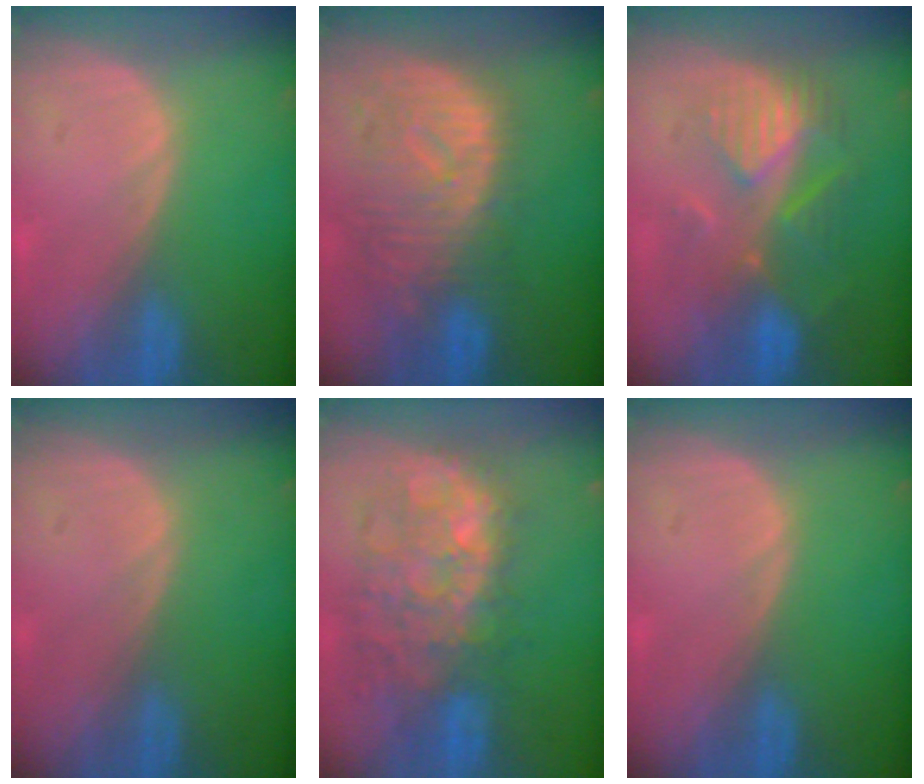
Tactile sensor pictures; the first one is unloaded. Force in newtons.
{"total": 10.8, "press": 9.6, "slide": 5.0}
{"total": 8.6, "press": 8.1, "slide": 3.1}
{"total": 0.0}
{"total": 10.7, "press": 10.1, "slide": 3.6}
{"total": 0.0}